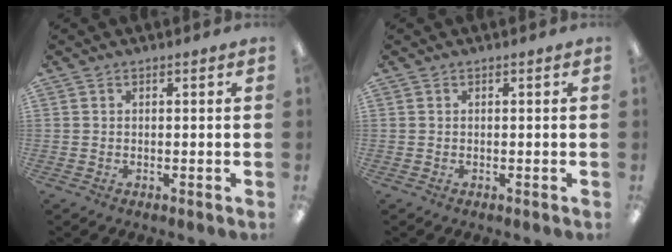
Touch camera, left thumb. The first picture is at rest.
{"total": 0.0}